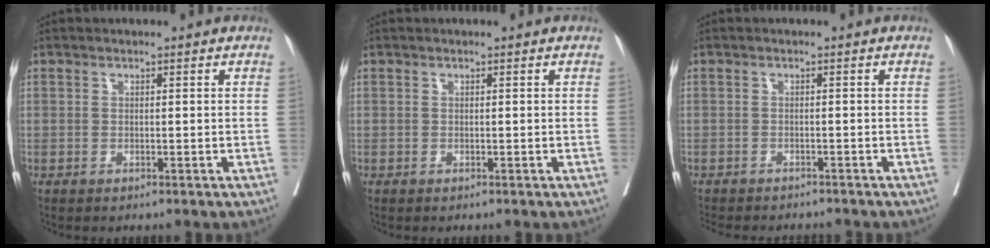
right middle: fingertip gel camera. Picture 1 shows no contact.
{"total": 0.6, "force": [-0.4, -0.1, 0.4], "torque": [-0.014, -0.001, -0.006]}
{"total": 8.6, "force": [-7.9, 1.9, 2.7], "torque": [-0.039, -0.009, -0.102]}